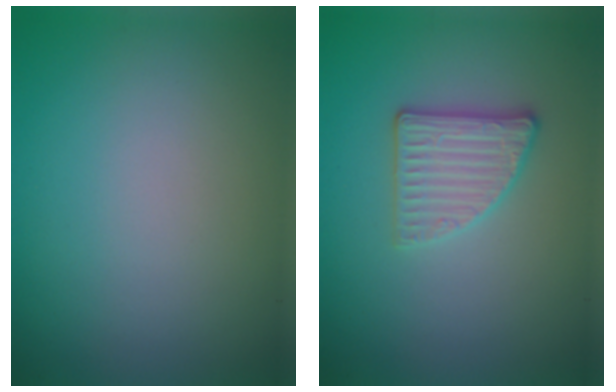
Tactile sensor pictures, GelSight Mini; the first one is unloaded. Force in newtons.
{"total": 2.8, "press": 2.7, "slide": 0.8}